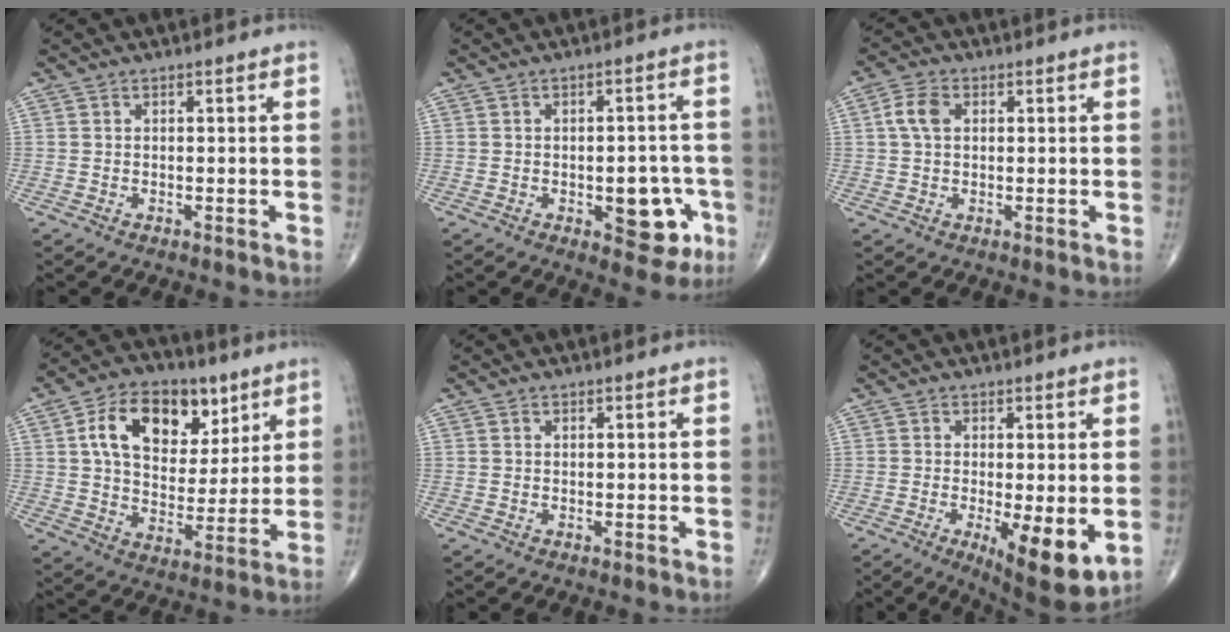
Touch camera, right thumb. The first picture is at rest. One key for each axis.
{"total": 9.1, "fx": -3.0, "fy": 4.5, "fz": 7.2, "tx": -0.059, "ty": 0.018, "tz": -0.028}
{"total": 4.4, "fx": 0.9, "fy": 2.9, "fz": 3.2, "tx": -0.070, "ty": 0.009, "tz": 0.014}
{"total": 17.3, "fx": 7.0, "fy": 11.0, "fz": 11.3, "tx": -0.149, "ty": -0.016, "tz": 0.120}
{"total": 0.0}
{"total": 10.3, "fx": -2.4, "fy": 3.1, "fz": 9.6, "tx": -0.140, "ty": -0.027, "tz": -0.029}